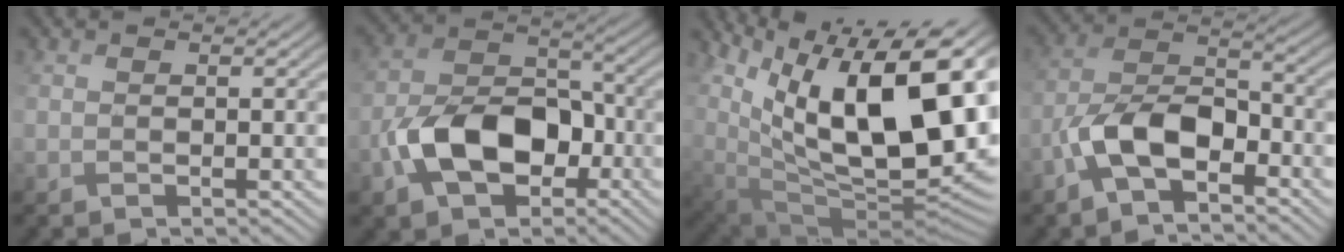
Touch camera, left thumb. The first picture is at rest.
{"total": 10.4, "force": [-3.8, 6.4, 7.2], "torque": [-0.141, 0.007, -0.076]}
{"total": 20.4, "force": [6.4, 10.1, 16.5], "torque": [-0.284, 0.013, 0.132]}
{"total": 8.4, "force": [-4.0, 4.0, 6.2], "torque": [-0.118, 0.015, -0.091]}